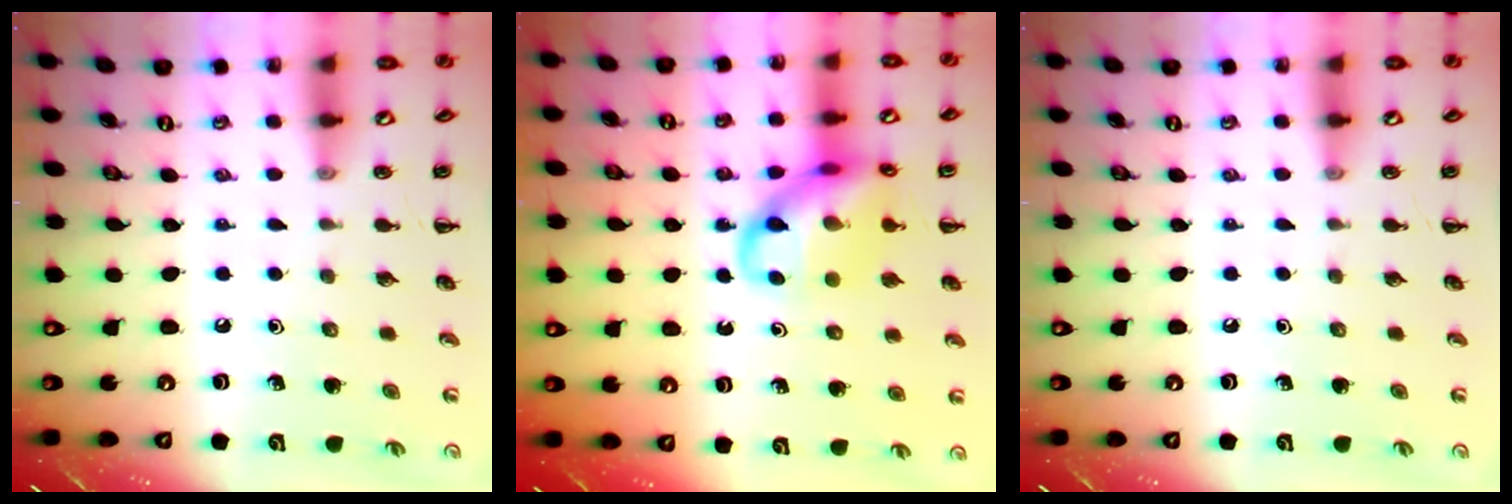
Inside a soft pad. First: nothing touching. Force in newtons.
{"total": 14.6, "press": 14.5, "slide": 1.8}
{"total": 0.0}